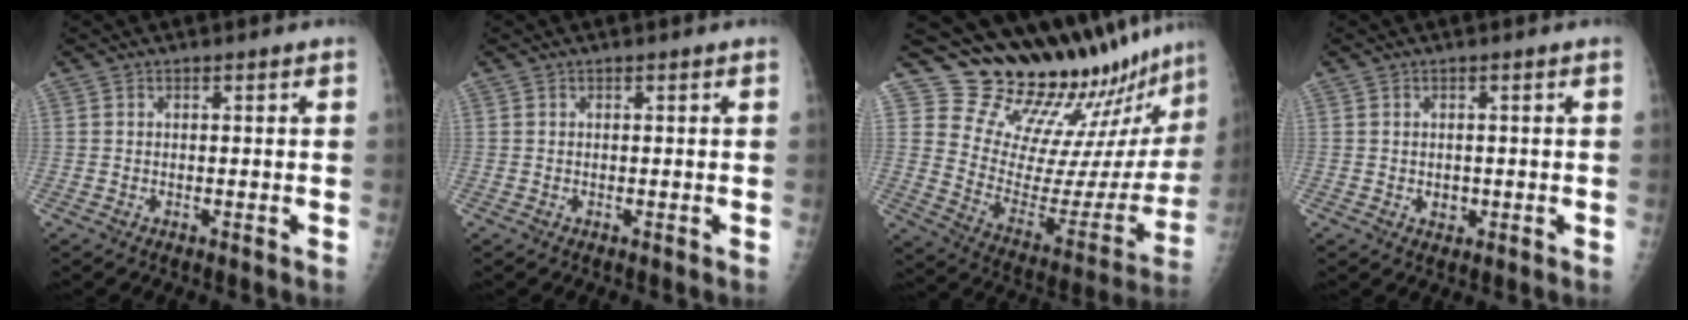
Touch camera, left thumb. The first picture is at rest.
{"total": 0.0}
{"total": 24.1, "force": [22.7, 3.5, 7.3], "torque": [-0.079, -0.209, 0.322]}
{"total": 1.4, "force": [0.1, 1.2, 0.8], "torque": [-0.009, -0.001, 0.006]}